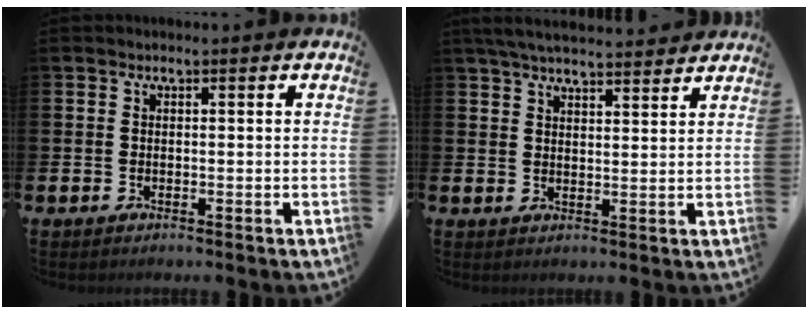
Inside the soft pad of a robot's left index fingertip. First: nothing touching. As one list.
[{"total": 4.8, "force": [4.6, 0.5, 1.1], "torque": [-0.031, -0.020, 0.084]}]